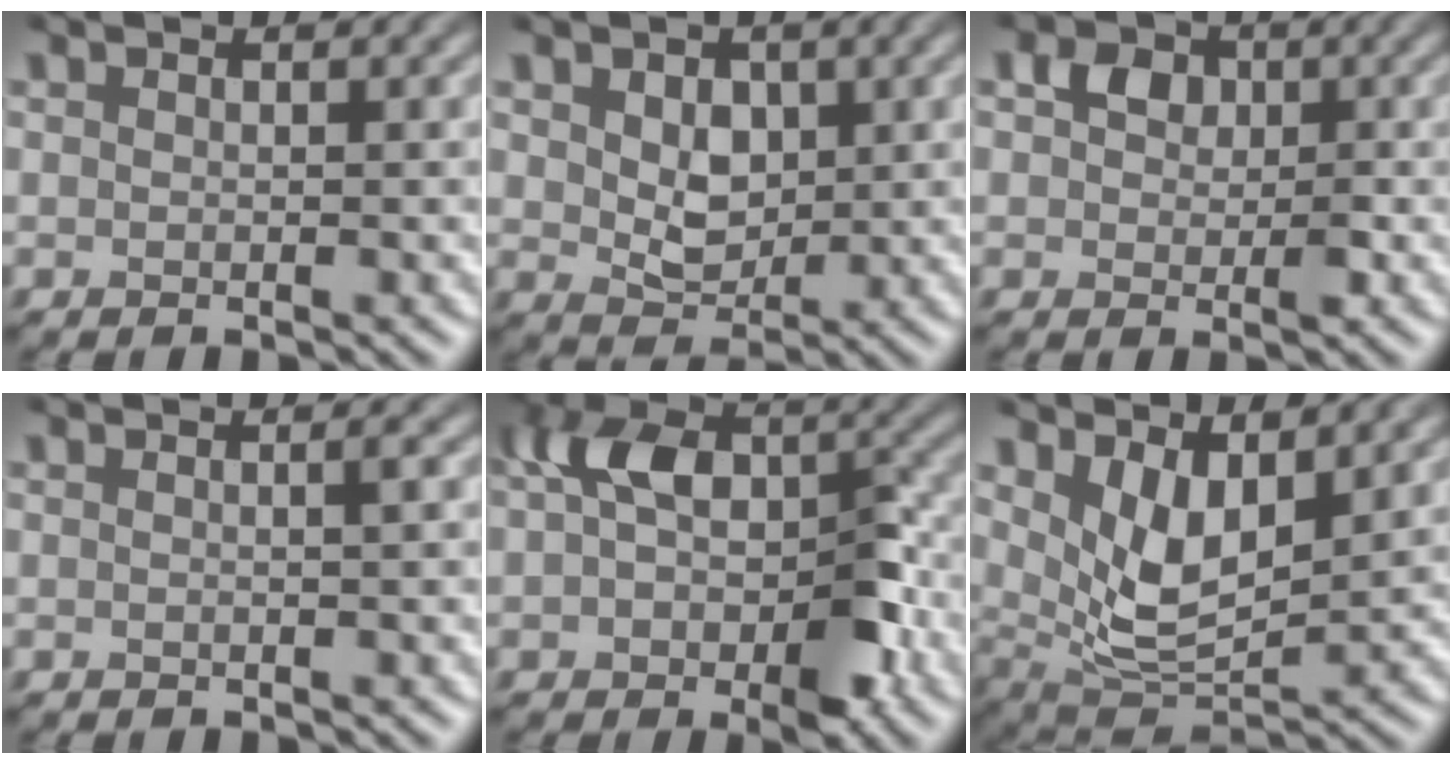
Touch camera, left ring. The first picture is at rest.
{"total": 3.1, "force": [0.3, 2.3, 2.1], "torque": [-0.041, -0.014, -0.004]}
{"total": 2.6, "force": [-0.1, 2.2, 1.5], "torque": [-0.026, -0.005, -0.014]}
{"total": 0.6, "force": [-0.3, -0.3, 0.4], "torque": [-0.008, -0.002, -0.009]}
{"total": 8.6, "force": [-1.1, 5.6, 6.4], "torque": [-0.096, 0.012, -0.036]}
{"total": 5.4, "force": [1.6, 2.6, 4.4], "torque": [-0.083, -0.024, 0.025]}